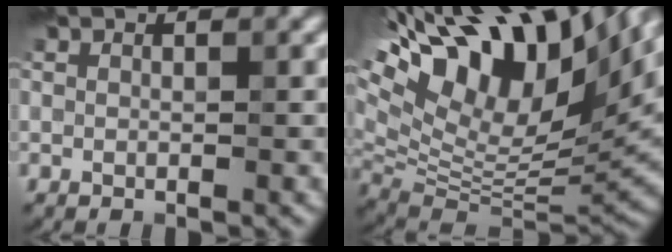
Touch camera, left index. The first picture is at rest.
{"total": 16.0, "force": [8.9, 5.4, 12.1], "torque": [-0.227, 0.037, 0.172]}